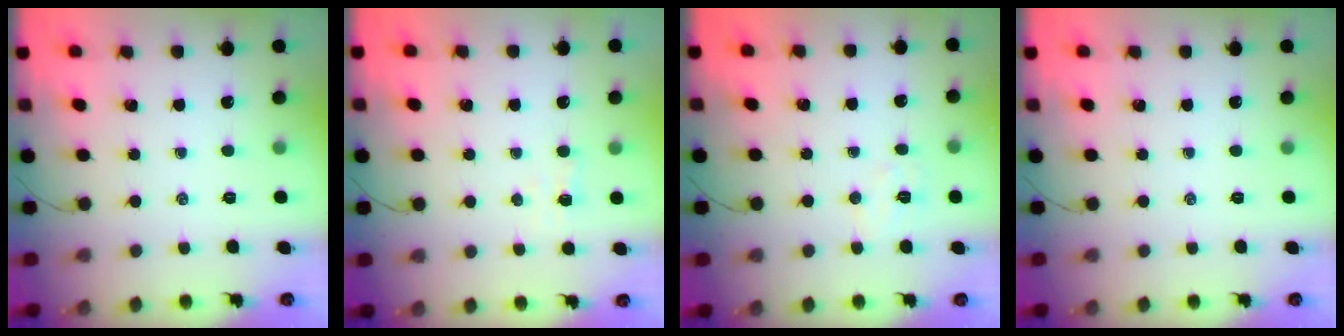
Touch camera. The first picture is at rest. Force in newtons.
{"total": 1.8, "press": 1.7, "slide": 0.6}
{"total": 5.5, "press": 5.5, "slide": 0.8}
{"total": 0.0}